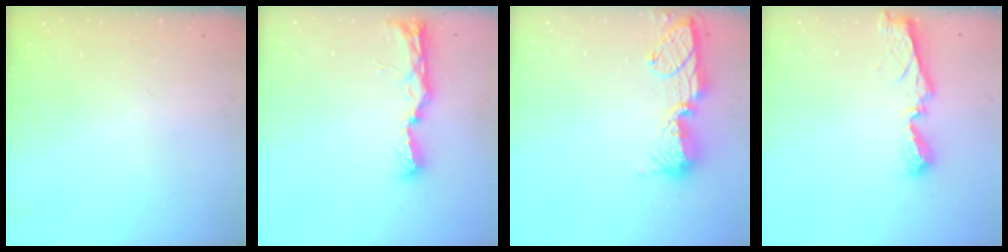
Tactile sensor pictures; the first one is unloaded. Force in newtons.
{"total": 9.6, "press": 9.3, "slide": 2.4}
{"total": 13.9, "press": 13.8, "slide": 1.0}
{"total": 7.8, "press": 7.8, "slide": 0.5}